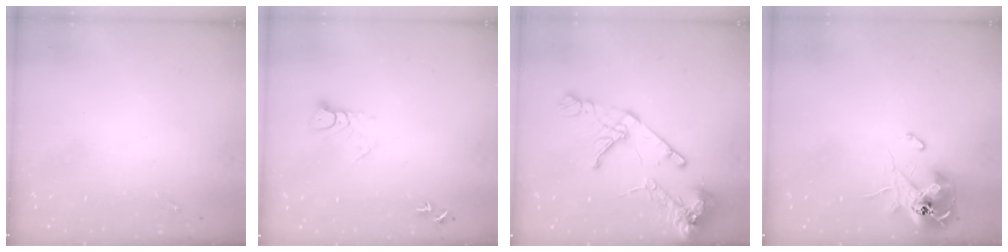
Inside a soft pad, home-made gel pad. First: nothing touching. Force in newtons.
{"total": 4.6, "press": 4.5, "slide": 0.5}
{"total": 14.1, "press": 14.0, "slide": 1.9}
{"total": 12.7, "press": 12.6, "slide": 1.5}